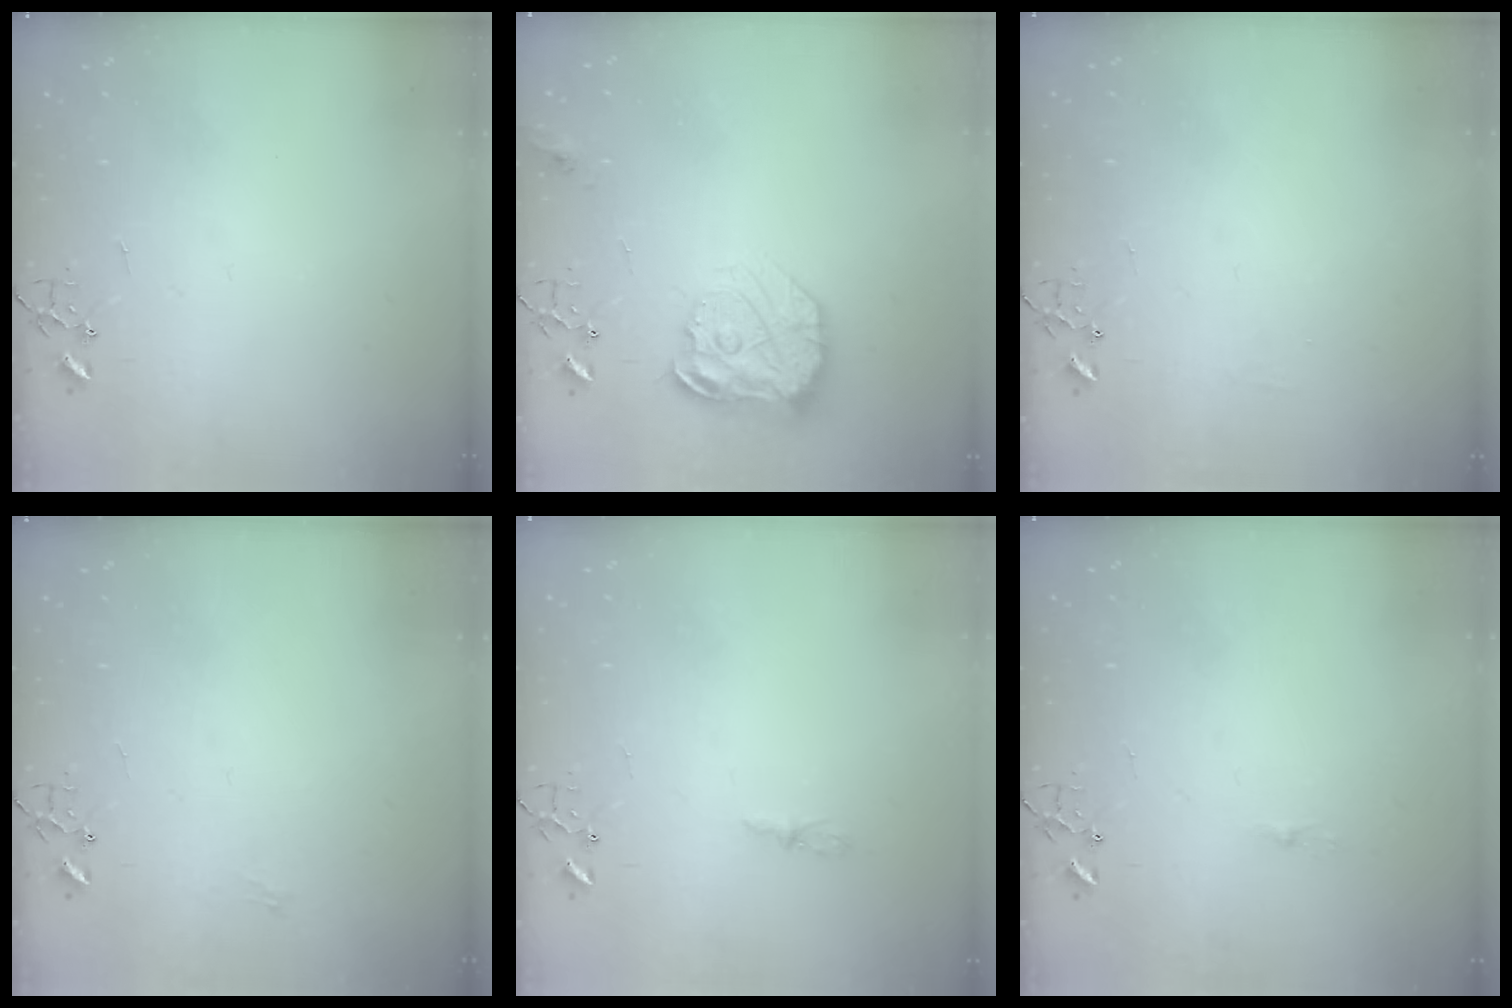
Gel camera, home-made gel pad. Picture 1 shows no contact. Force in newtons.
{"total": 17.2, "press": 17.1, "slide": 1.7}
{"total": 4.6, "press": 4.6, "slide": 0.7}
{"total": 5.0, "press": 5.0, "slide": 0.7}
{"total": 4.4, "press": 4.3, "slide": 0.5}
{"total": 3.6, "press": 3.6, "slide": 0.5}